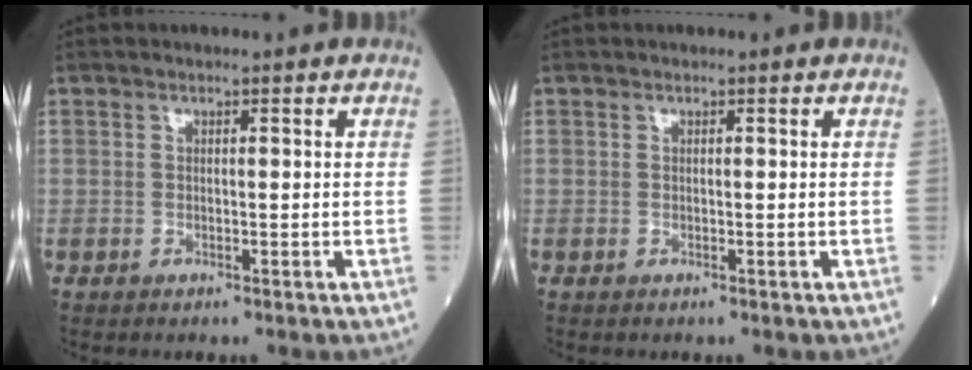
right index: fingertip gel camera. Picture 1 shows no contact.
{"total": 0.0}